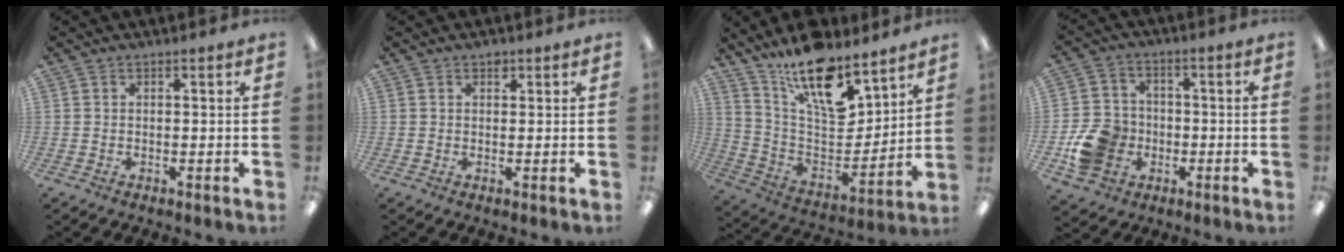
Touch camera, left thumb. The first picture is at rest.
{"total": 1.4, "force": [0.9, 0.9, 0.6], "torque": [-0.005, -0.001, 0.014]}
{"total": 18.5, "force": [13.3, 7.1, 10.7], "torque": [-0.183, -0.092, 0.233]}
{"total": 10.6, "force": [-3.1, 9.1, 4.4], "torque": [-0.092, 0.027, -0.052]}